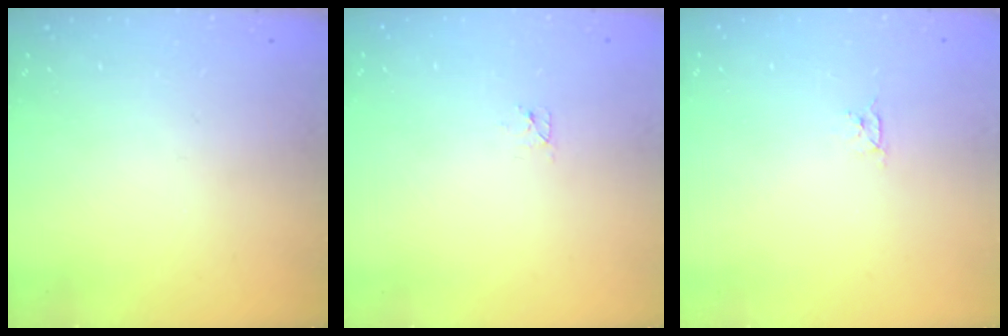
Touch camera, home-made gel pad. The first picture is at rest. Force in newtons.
{"total": 2.4, "press": 2.4, "slide": 0.3}
{"total": 2.8, "press": 2.8, "slide": 0.4}